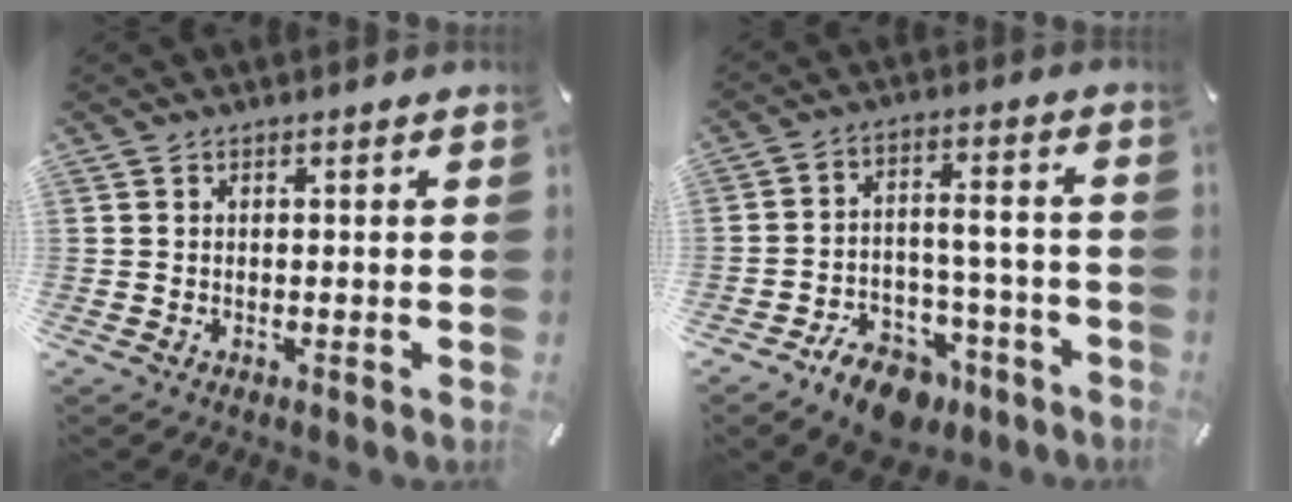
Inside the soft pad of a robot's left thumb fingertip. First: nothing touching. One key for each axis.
{"total": 10.9, "fx": -7.5, "fy": 6.3, "fz": 4.9, "tx": -0.069, "ty": 0.065, "tz": -0.128}